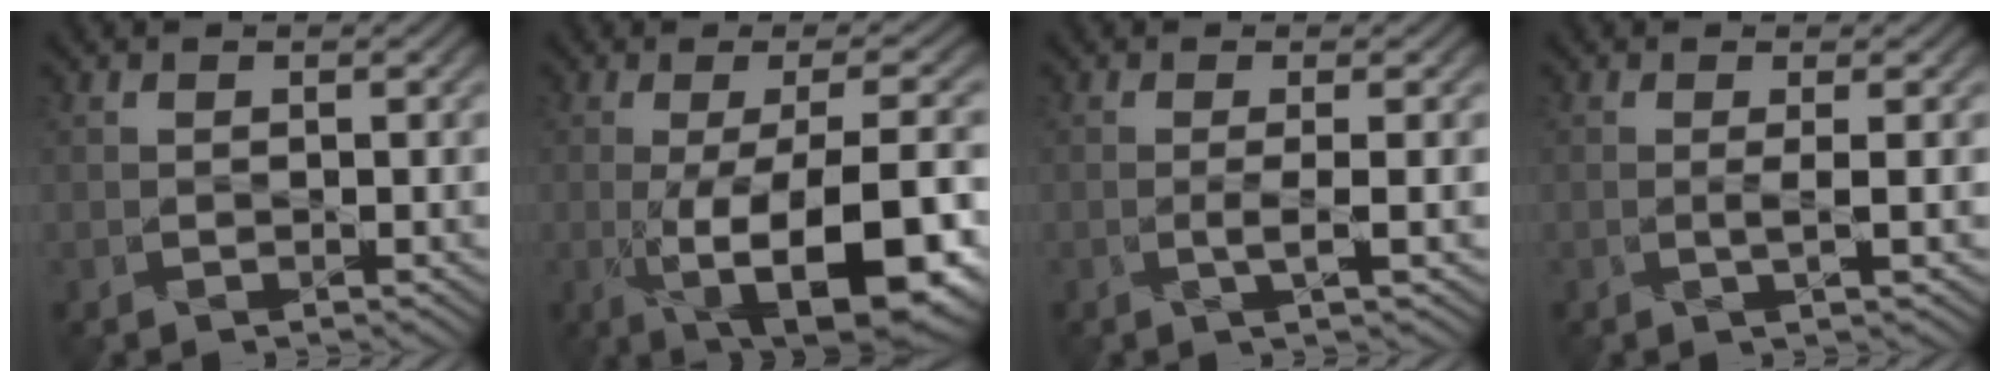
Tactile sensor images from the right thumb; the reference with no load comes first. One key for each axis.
{"total": 13.8, "fx": -4.9, "fy": 4.3, "fz": 12.2, "tx": -0.181, "ty": -0.014, "tz": -0.066}
{"total": 1.8, "fx": -0.5, "fy": -0.8, "fz": 1.6, "tx": -0.035, "ty": 0.000, "tz": -0.012}
{"total": 1.5, "fx": -0.2, "fy": -0.8, "fz": 1.3, "tx": -0.030, "ty": 0.000, "tz": -0.003}